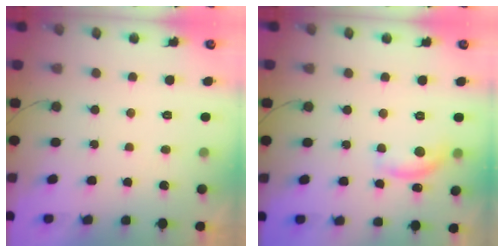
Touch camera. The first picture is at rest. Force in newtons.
{"total": 11.0, "press": 11.0, "slide": 0.7}